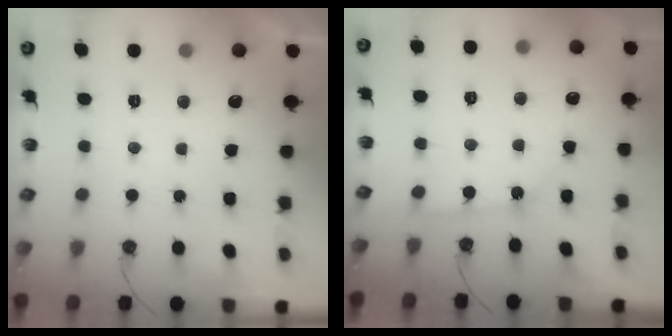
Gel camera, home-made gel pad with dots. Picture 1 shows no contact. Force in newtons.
{"total": 2.7, "press": 2.7, "slide": 0.4}